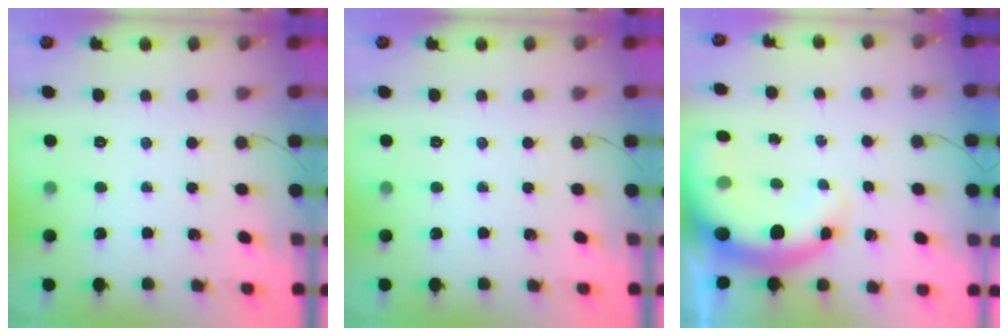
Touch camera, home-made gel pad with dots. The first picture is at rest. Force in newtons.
{"total": 0.0}
{"total": 8.1, "press": 7.9, "slide": 1.7}